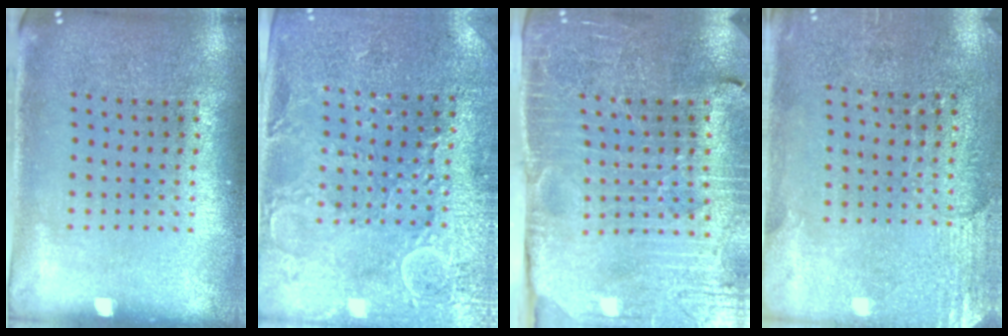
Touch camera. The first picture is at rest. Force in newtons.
{"total": 2.9, "press": 2.8, "slide": 0.4}
{"total": 3.8, "press": 3.7, "slide": 0.4}
{"total": 2.6, "press": 2.3, "slide": 1.2}